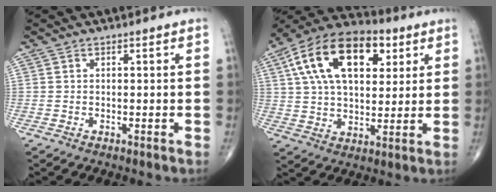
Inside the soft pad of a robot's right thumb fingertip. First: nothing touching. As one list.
[{"total": 20.8, "force": [7.3, 11.7, 15.6], "torque": [-0.252, 0.004, 0.118]}]